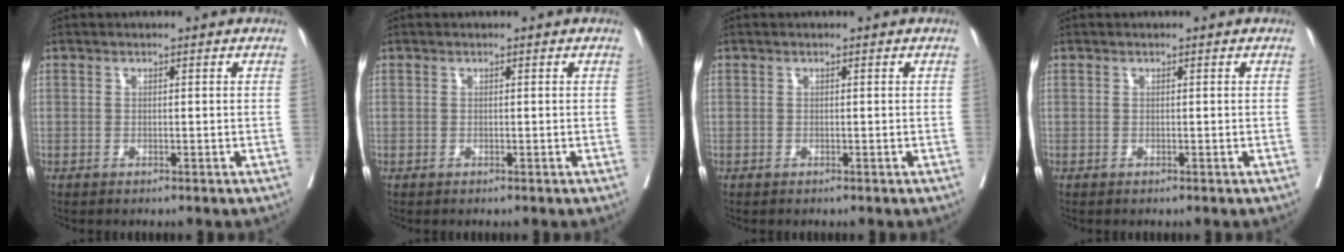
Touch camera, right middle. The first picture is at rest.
{"total": 0.0}
{"total": 0.0}
{"total": 0.0}